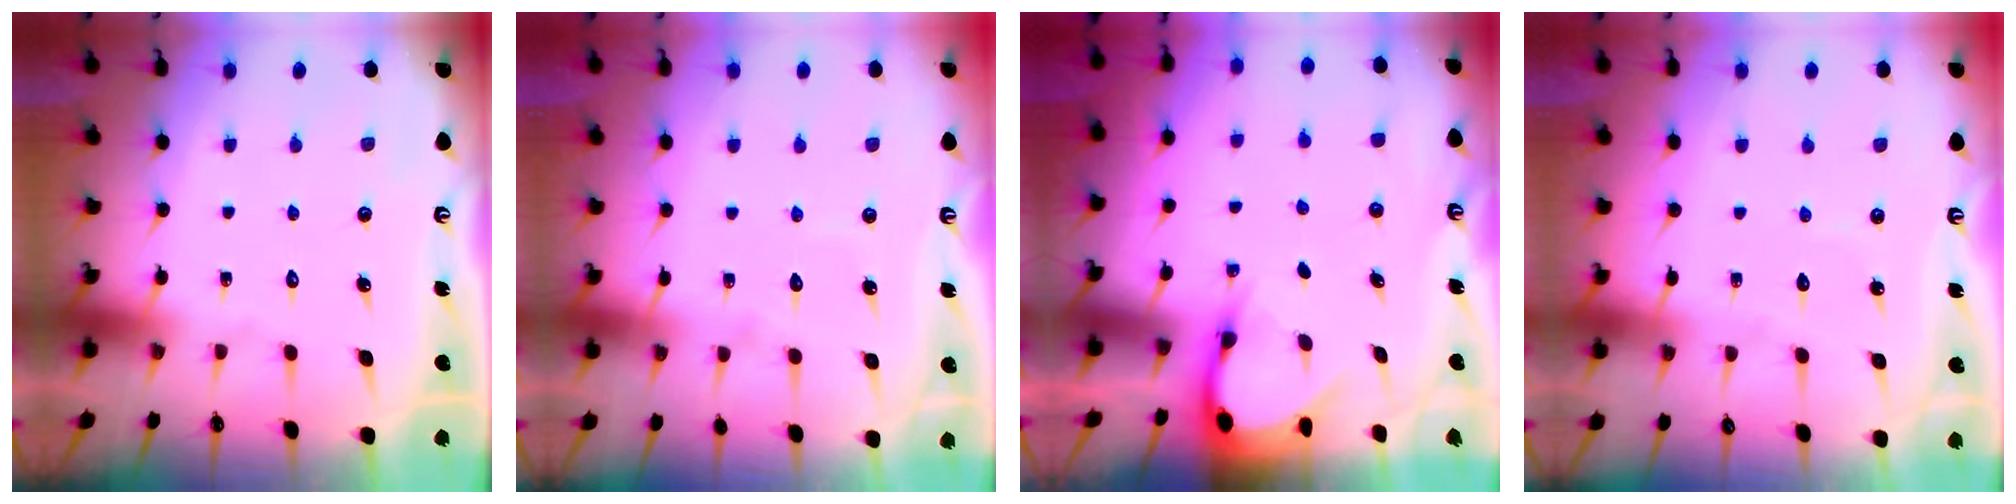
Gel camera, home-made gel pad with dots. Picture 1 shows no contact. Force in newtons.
{"total": 4.7, "press": 4.7, "slide": 0.4}
{"total": 3.6, "press": 3.6, "slide": 0.2}
{"total": 2.4, "press": 2.4, "slide": 0.2}